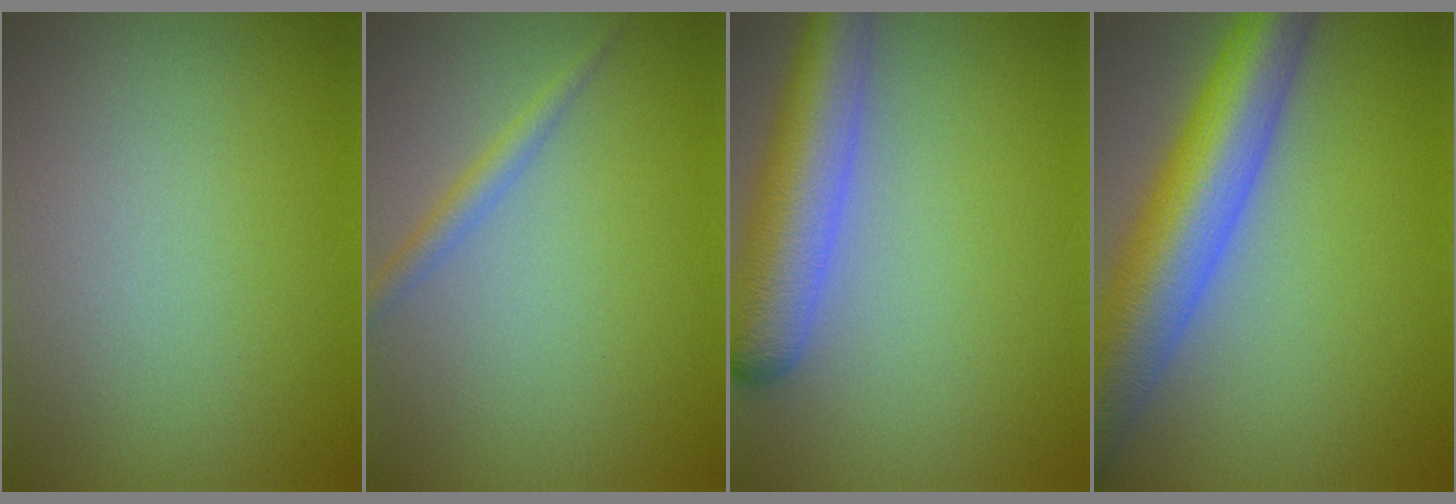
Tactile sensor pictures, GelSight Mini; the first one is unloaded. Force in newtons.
{"total": 1.6, "press": 1.6, "slide": 0.0}
{"total": 7.0, "press": 7.0, "slide": 0.4}
{"total": 10.2, "press": 10.2, "slide": 0.5}